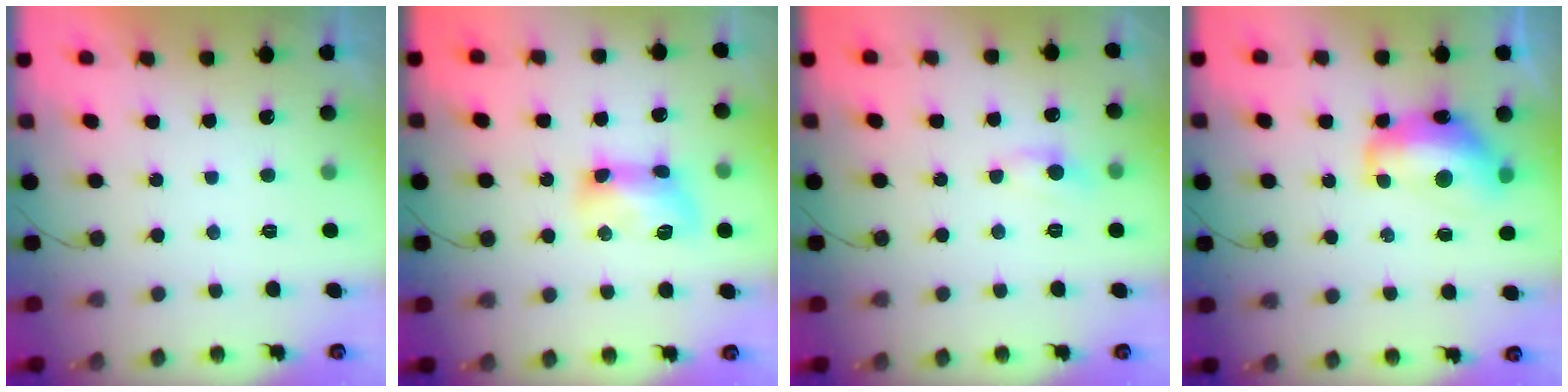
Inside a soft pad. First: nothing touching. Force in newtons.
{"total": 9.6, "press": 9.6, "slide": 1.1}
{"total": 5.6, "press": 5.6, "slide": 0.6}
{"total": 12.7, "press": 12.7, "slide": 0.9}